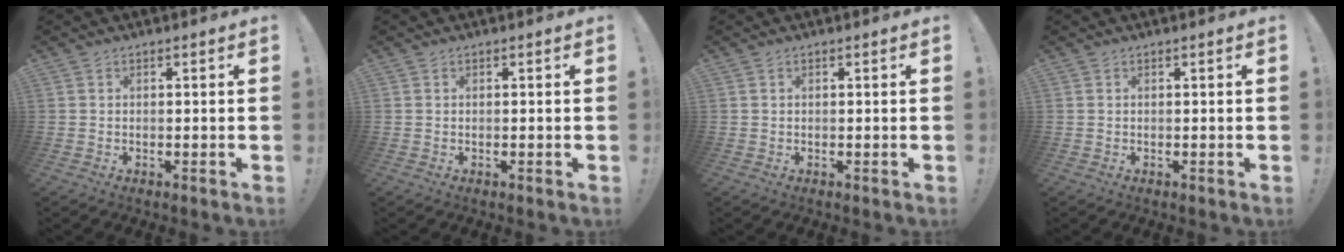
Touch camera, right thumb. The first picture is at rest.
{"total": 0.0}
{"total": 0.0}
{"total": 0.0}